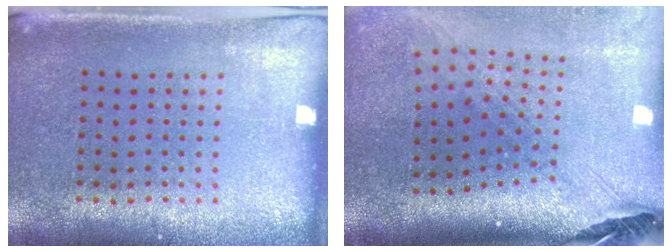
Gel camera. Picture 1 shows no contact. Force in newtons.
{"total": 3.0, "press": 2.1, "slide": 2.1}